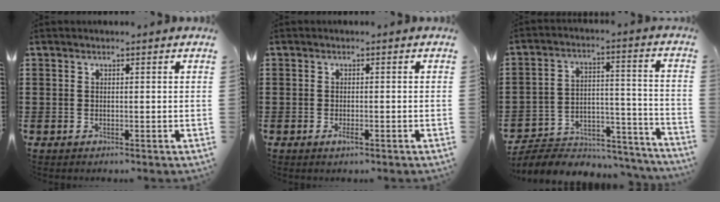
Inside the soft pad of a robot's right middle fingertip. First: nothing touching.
{"total": 0.9, "force": [-0.2, 0.2, 0.9], "torque": [-0.016, -0.004, -0.002]}
{"total": 5.2, "force": [-4.9, 1.6, 1.0], "torque": [-0.018, 0.011, -0.097]}